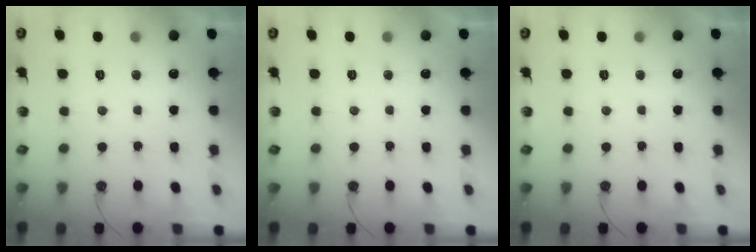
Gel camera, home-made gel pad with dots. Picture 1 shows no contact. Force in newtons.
{"total": 0.0}
{"total": 0.0}